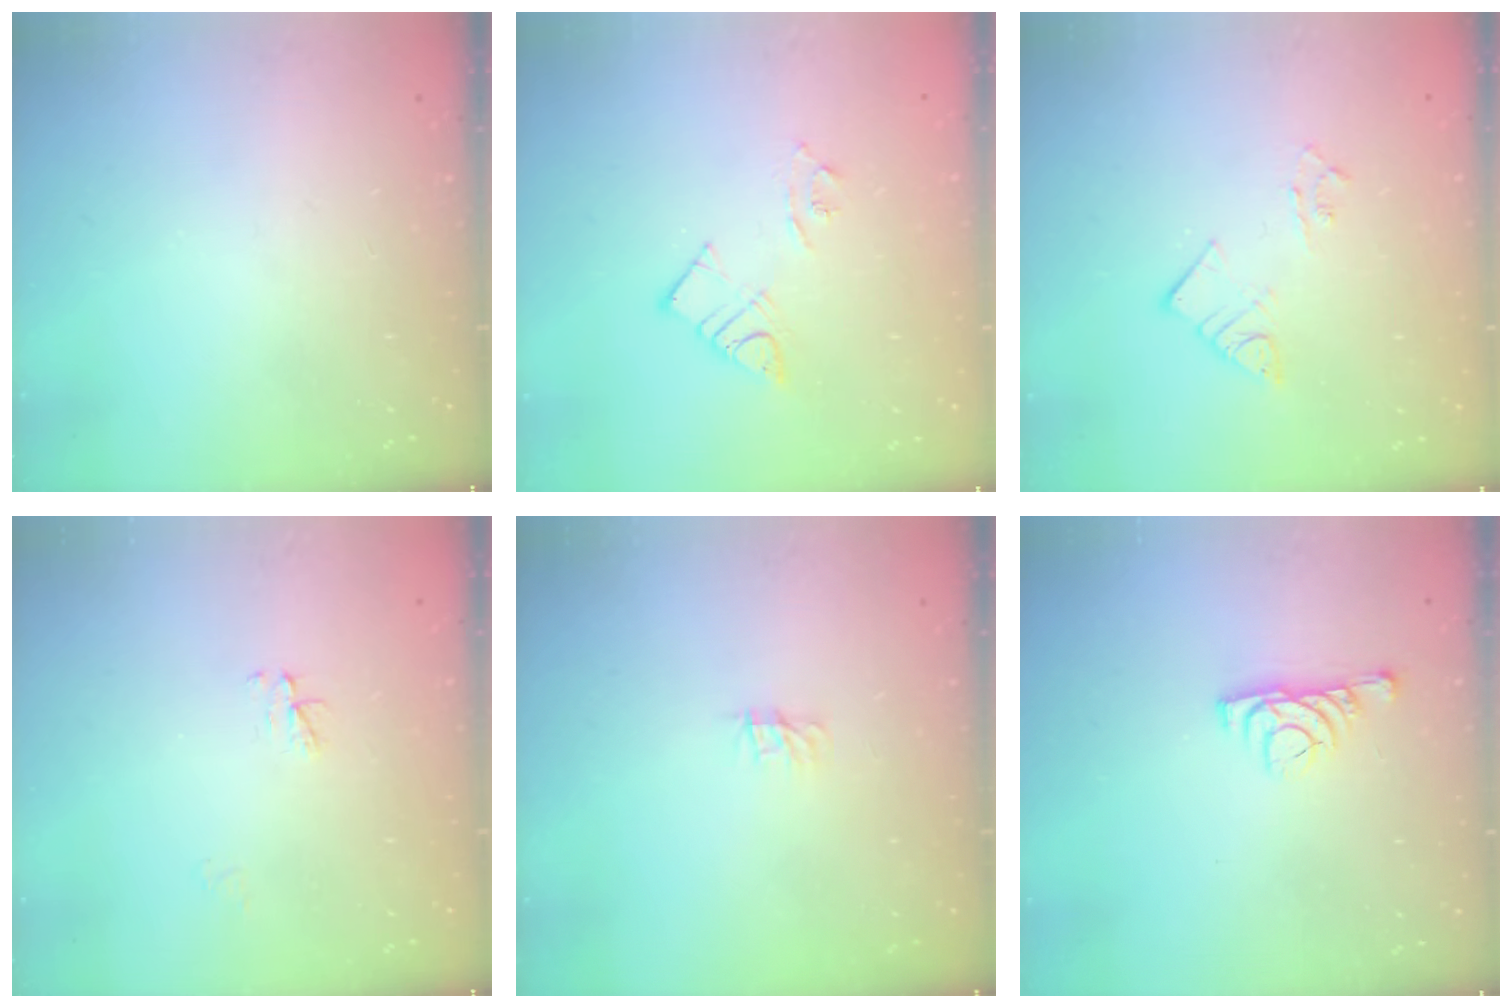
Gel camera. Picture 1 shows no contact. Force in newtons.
{"total": 7.1, "press": 7.1, "slide": 0.6}
{"total": 5.5, "press": 5.5, "slide": 0.4}
{"total": 3.0, "press": 3.0, "slide": 0.4}
{"total": 0.0}
{"total": 5.0, "press": 4.9, "slide": 1.1}